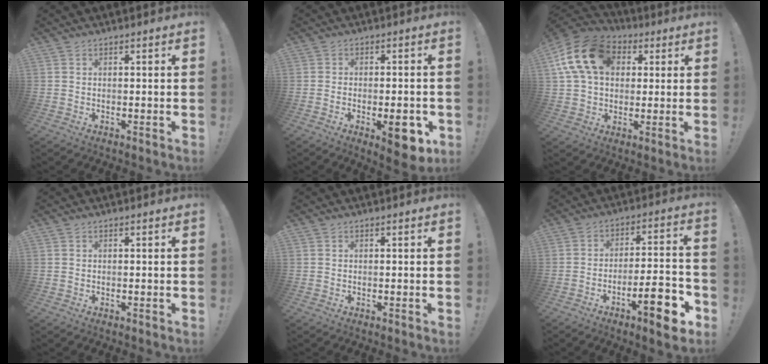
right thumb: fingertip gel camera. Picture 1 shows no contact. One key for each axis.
{"total": 9.0, "fx": -3.6, "fy": 4.0, "fz": 7.2, "tx": -0.075, "ty": 0.010, "tz": -0.053}
{"total": 18.2, "fx": 5.2, "fy": 13.2, "fz": 11.4, "tx": -0.193, "ty": 0.001, "tz": 0.100}
{"total": 0.0}
{"total": 0.0}
{"total": 14.0, "fx": -7.1, "fy": 3.3, "fz": 11.6, "tx": -0.150, "ty": 0.040, "tz": -0.109}